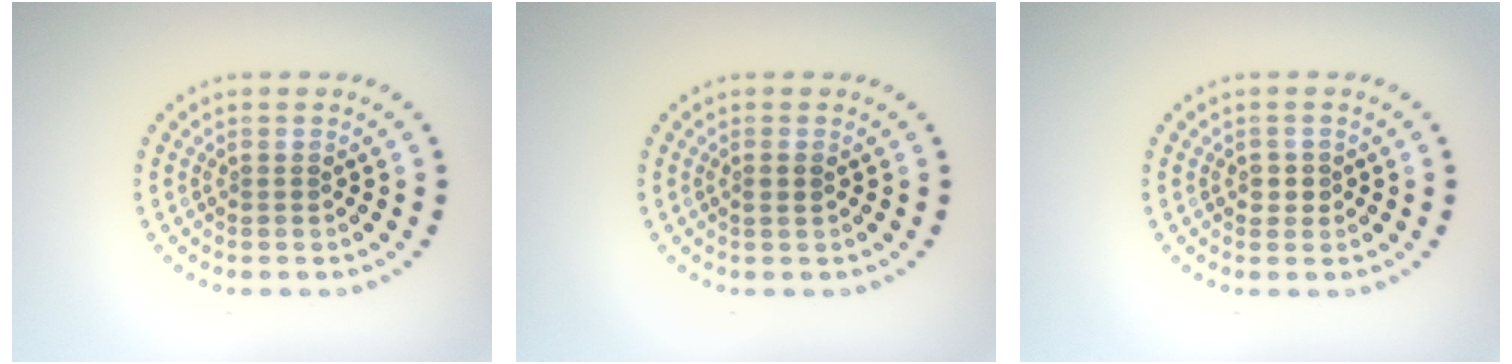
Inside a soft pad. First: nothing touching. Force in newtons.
{"total": 0.9, "press": 0.8, "slide": 0.4}
{"total": 1.1, "press": 1.1, "slide": 0.4}